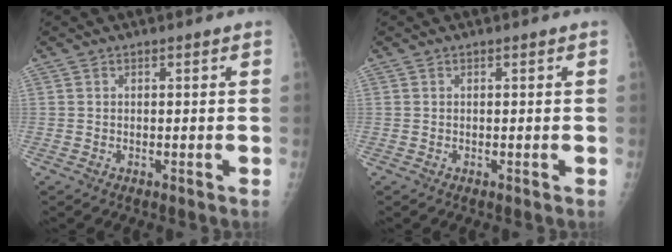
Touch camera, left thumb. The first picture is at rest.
{"total": 0.0}